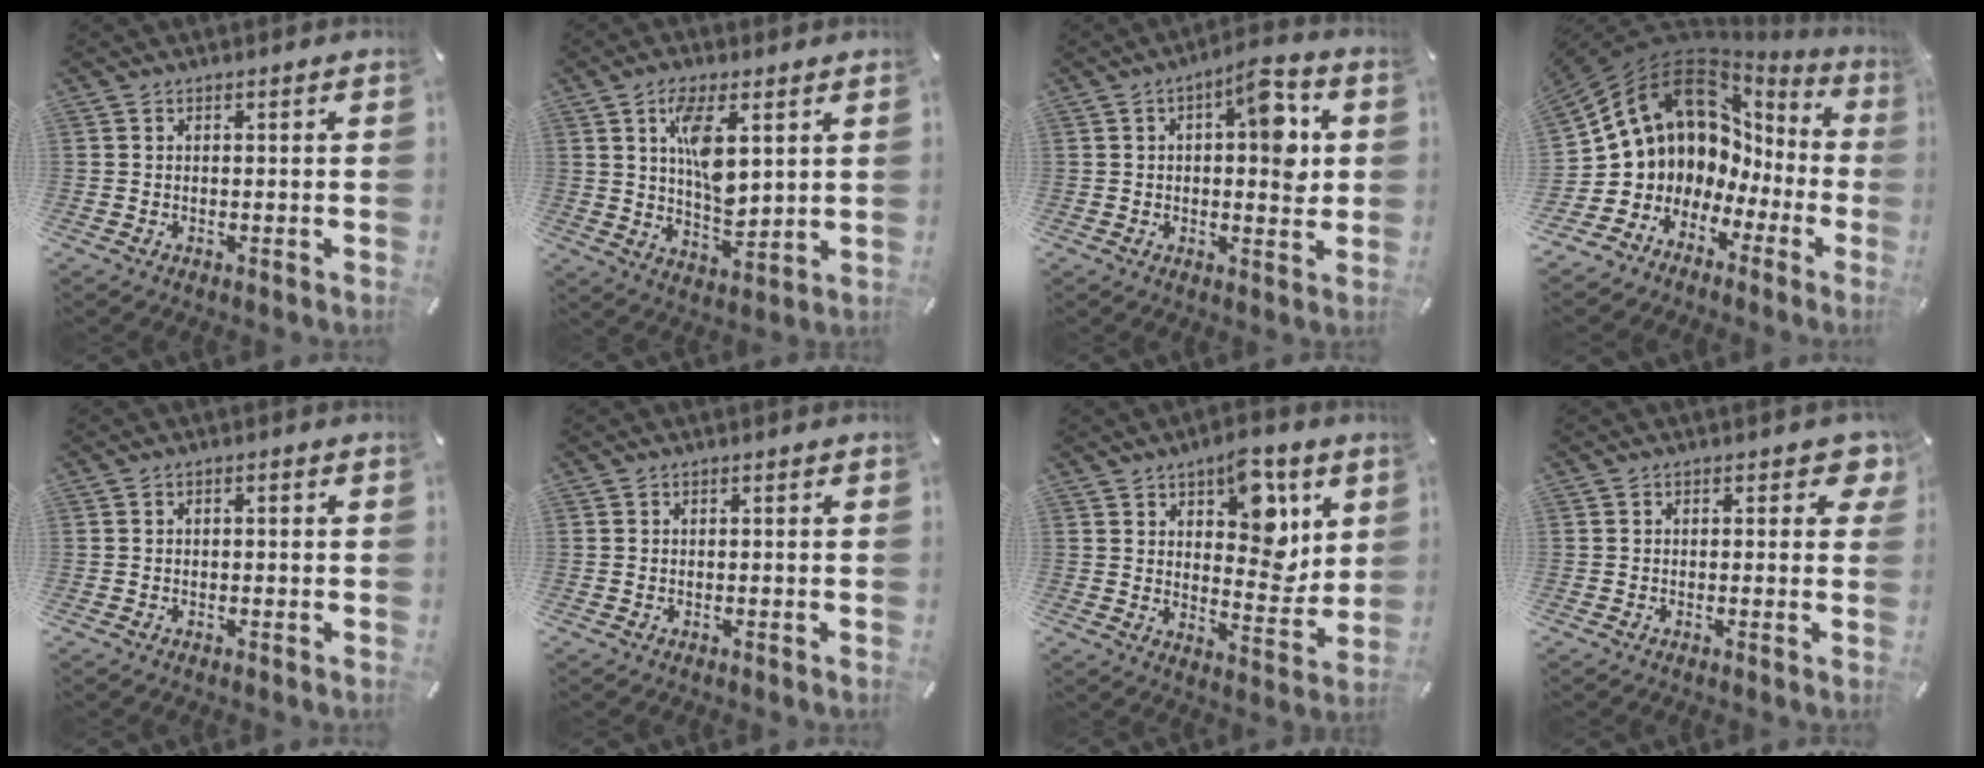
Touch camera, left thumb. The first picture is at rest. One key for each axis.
{"total": 10.6, "fx": 4.1, "fy": 5.0, "fz": 8.4, "tx": -0.137, "ty": -0.016, "tz": 0.067}
{"total": 11.0, "fx": 2.8, "fy": 5.0, "fz": 9.4, "tx": -0.109, "ty": -0.015, "tz": 0.040}
{"total": 12.3, "fx": 7.1, "fy": 9.3, "fz": 3.5, "tx": -0.074, "ty": -0.078, "tz": 0.145}
{"total": 1.0, "fx": -0.2, "fy": 0.7, "fz": 0.8, "tx": -0.014, "ty": 0.003, "tz": -0.005}
{"total": 0.6, "fx": 0.0, "fy": 0.3, "fz": 0.5, "tx": -0.009, "ty": 0.001, "tz": -0.001}
{"total": 13.2, "fx": 6.7, "fy": 7.4, "fz": 8.7, "tx": -0.096, "ty": -0.040, "tz": 0.114}
{"total": 3.4, "fx": 1.0, "fy": 2.0, "fz": 2.6, "tx": -0.021, "ty": -0.003, "tz": 0.011}